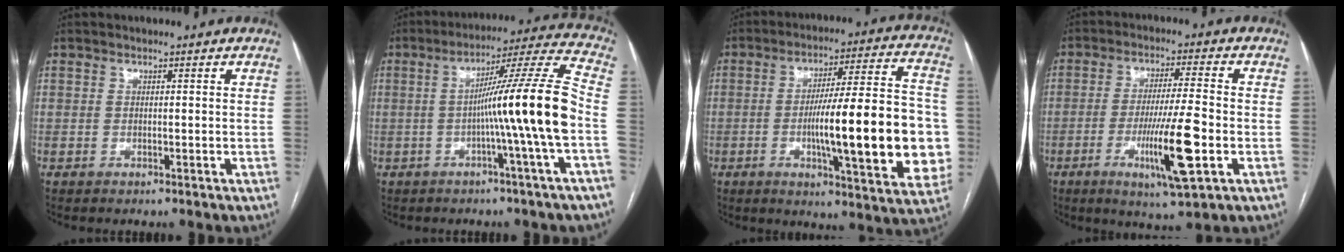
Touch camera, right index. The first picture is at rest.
{"total": 14.2, "force": [-2.8, -2.5, 13.8], "torque": [-0.207, 0.012, -0.052]}
{"total": 21.9, "force": [-3.3, 3.7, 21.3], "torque": [-0.257, 0.019, -0.039]}
{"total": 11.8, "force": [-3.7, 0.4, 11.2], "torque": [-0.200, -0.020, -0.062]}